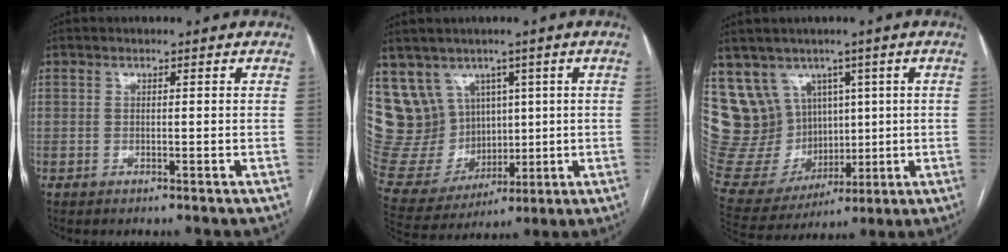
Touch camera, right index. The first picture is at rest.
{"total": 15.7, "force": [6.7, 13.6, 4.4], "torque": [-0.116, 0.070, 0.170]}
{"total": 18.2, "force": [6.8, 15.6, 6.4], "torque": [-0.171, 0.071, 0.171]}